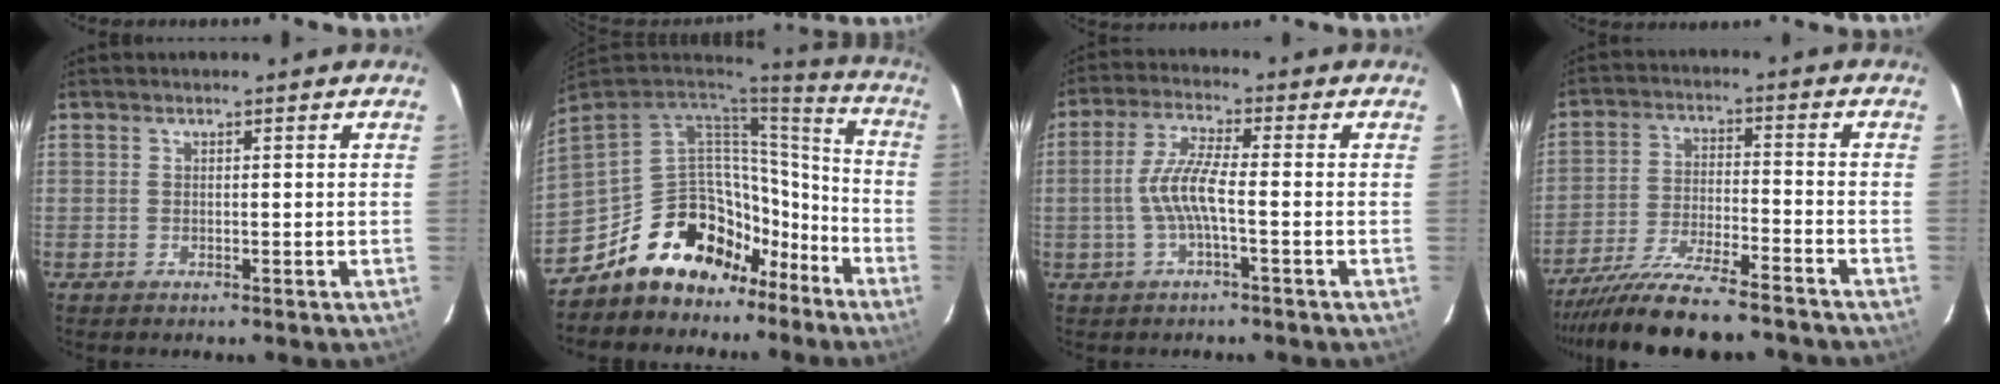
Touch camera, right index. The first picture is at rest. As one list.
[{"total": 21.0, "force": [-14.2, 13.0, 8.3], "torque": [-0.174, 0.055, -0.211]}, {"total": 6.6, "force": [-1.6, 0.6, 6.3], "torque": [-0.138, 0.006, -0.029]}, {"total": 18.4, "force": [-16.4, 2.5, 7.9], "torque": [-0.164, -0.039, -0.263]}]